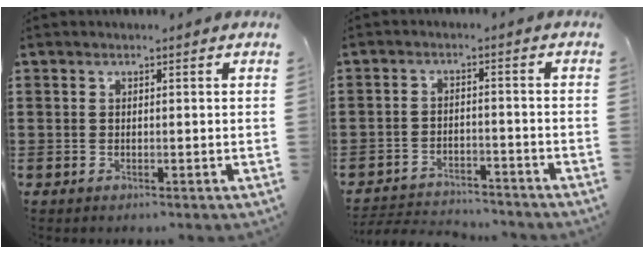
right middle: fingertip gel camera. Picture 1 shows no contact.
{"total": 3.5, "force": [-3.4, 0.5, 0.1], "torque": [-0.008, 0.004, -0.075]}